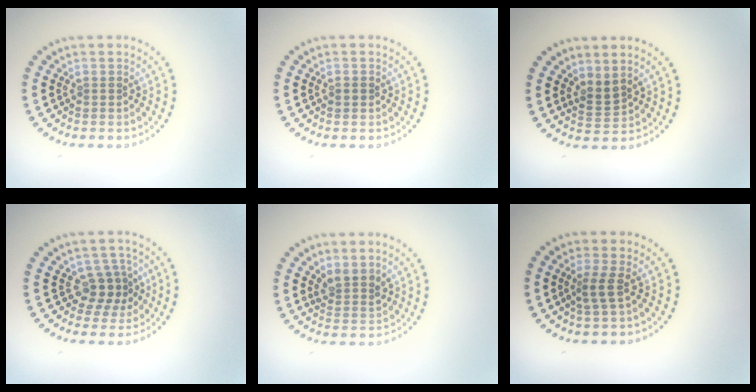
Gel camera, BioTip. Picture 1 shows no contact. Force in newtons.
{"total": 0.9, "press": 0.9, "slide": 0.1}
{"total": 1.9, "press": 1.4, "slide": 1.3}
{"total": 2.5, "press": 2.0, "slide": 1.5}
{"total": 2.3, "press": 1.8, "slide": 1.3}
{"total": 1.9, "press": 1.3, "slide": 1.3}